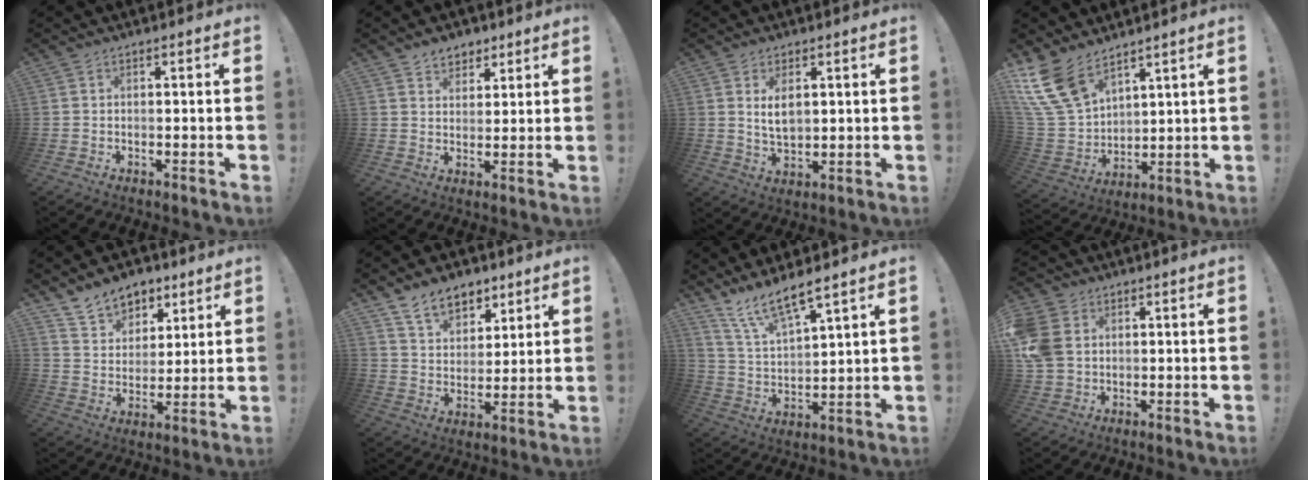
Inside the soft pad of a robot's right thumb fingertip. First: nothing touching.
{"total": 5.6, "force": [4.0, 3.9, 0.4], "torque": [0.009, -0.032, 0.073]}
{"total": 6.0, "force": [2.2, 3.2, 4.5], "torque": [-0.069, -0.008, 0.037]}
{"total": 15.4, "force": [10.8, 8.2, 7.2], "torque": [-0.161, -0.065, 0.211]}
{"total": 11.4, "force": [8.2, 7.4, 2.8], "torque": [-0.042, -0.059, 0.159]}
{"total": 11.2, "force": [7.9, 7.0, 4.1], "torque": [-0.060, -0.049, 0.151]}
{"total": 10.2, "force": [9.0, 1.5, 4.7], "torque": [-0.102, -0.061, 0.165]}
{"total": 10.5, "force": [2.1, 8.4, 6.0], "torque": [-0.125, 0.000, 0.046]}